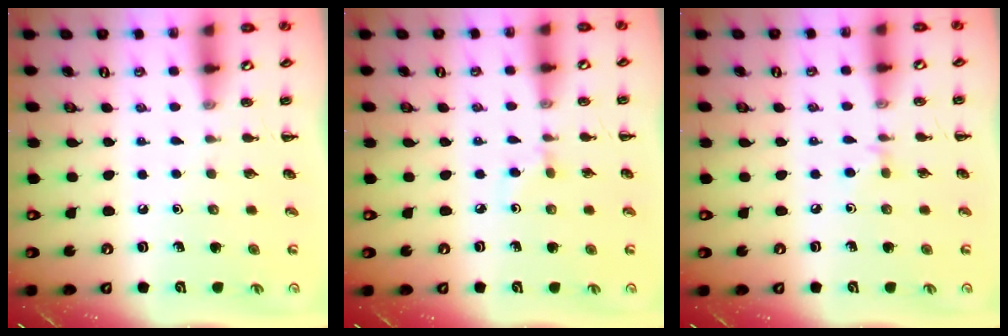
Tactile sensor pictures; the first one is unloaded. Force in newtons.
{"total": 2.6, "press": 2.4, "slide": 1.0}
{"total": 3.0, "press": 2.7, "slide": 1.2}